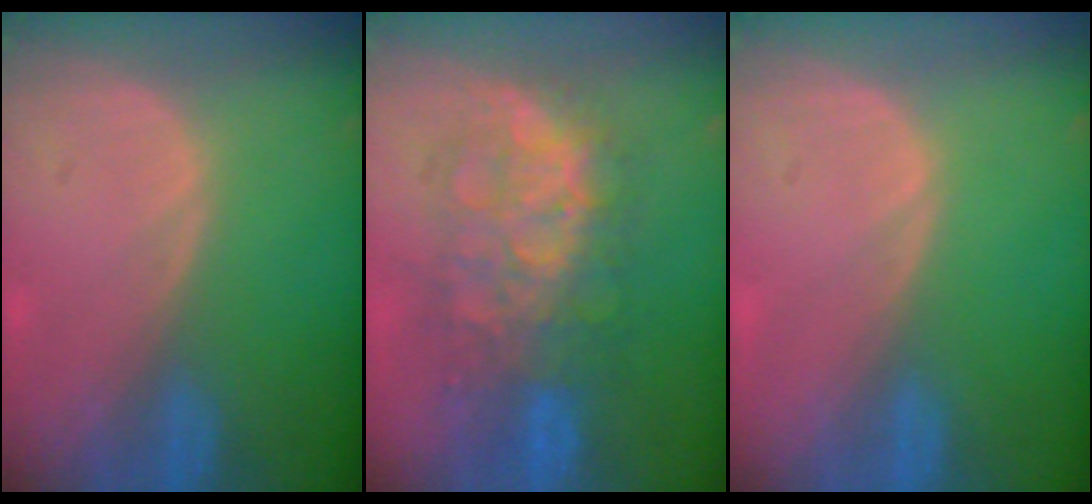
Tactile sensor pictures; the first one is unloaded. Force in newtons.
{"total": 9.4, "press": 9.3, "slide": 0.6}
{"total": 0.0}